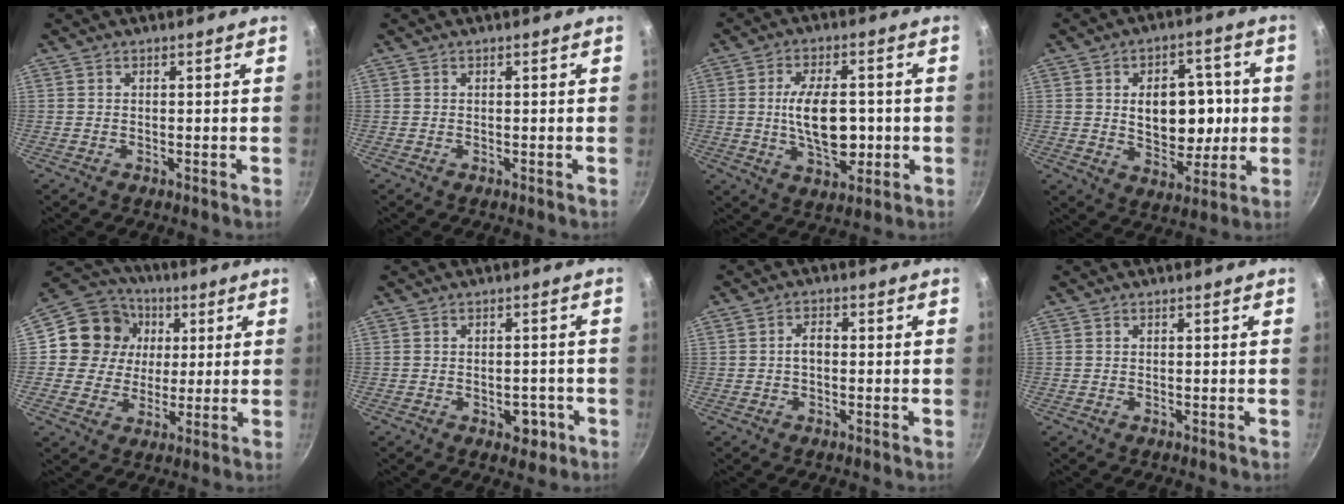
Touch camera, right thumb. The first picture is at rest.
{"total": 0.0}
{"total": 12.2, "force": [-0.7, 6.4, 10.4], "torque": [-0.151, 0.005, -0.008]}
{"total": 14.2, "force": [1.0, 9.4, 10.6], "torque": [-0.099, 0.000, 0.023]}
{"total": 13.1, "force": [2.7, 12.1, 4.4], "torque": [-0.047, 0.011, 0.034]}
{"total": 4.4, "force": [-1.7, 2.9, 2.8], "torque": [-0.011, 0.016, -0.014]}
{"total": 2.6, "force": [-0.2, 1.6, 2.0], "torque": [-0.027, 0.013, -0.006]}
{"total": 0.0}